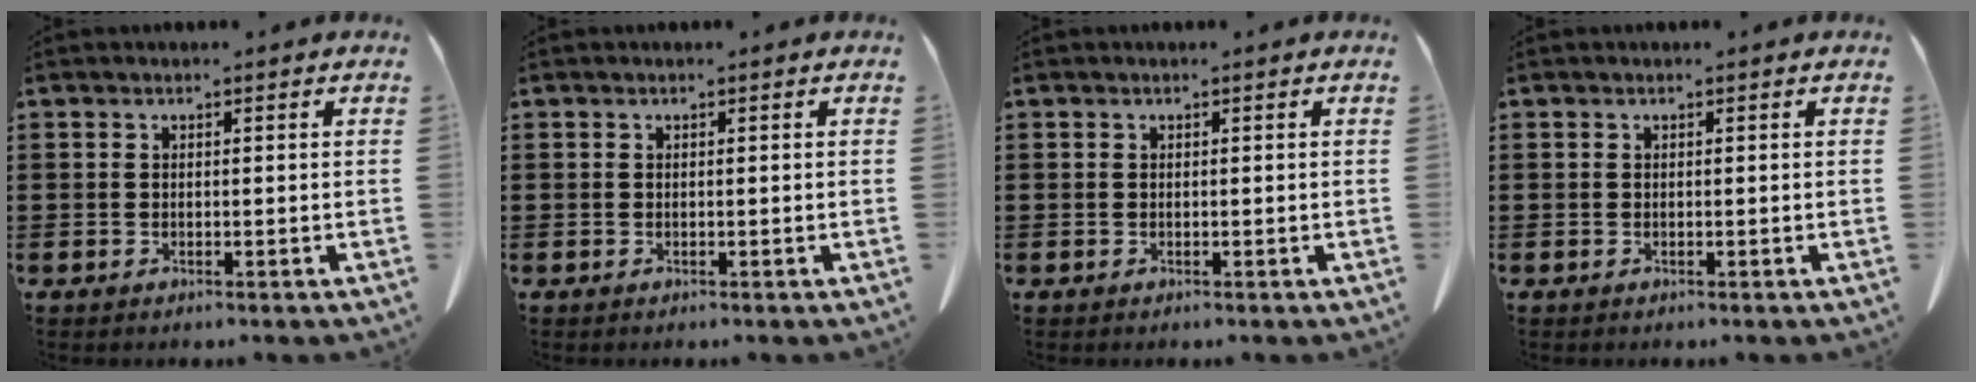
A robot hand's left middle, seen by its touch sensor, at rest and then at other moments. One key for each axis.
{"total": 0.0}
{"total": 0.0}
{"total": 0.0}